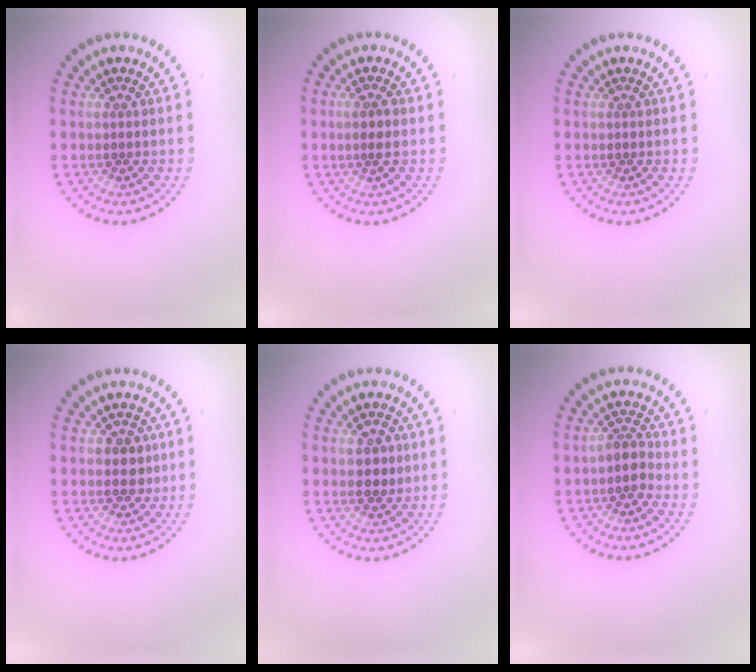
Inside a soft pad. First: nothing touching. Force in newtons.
{"total": 1.6, "press": 1.4, "slide": 0.6}
{"total": 0.0}
{"total": 1.8, "press": 1.7, "slide": 0.7}
{"total": 2.3, "press": 2.2, "slide": 0.3}
{"total": 2.0, "press": 1.6, "slide": 1.2}